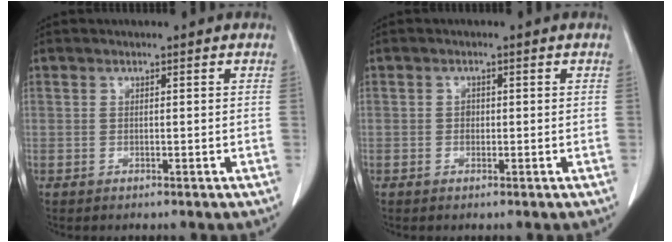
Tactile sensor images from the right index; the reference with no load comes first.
{"total": 0.9, "force": [0.0, 0.8, 0.5], "torque": [-0.008, 0.002, 0.000]}